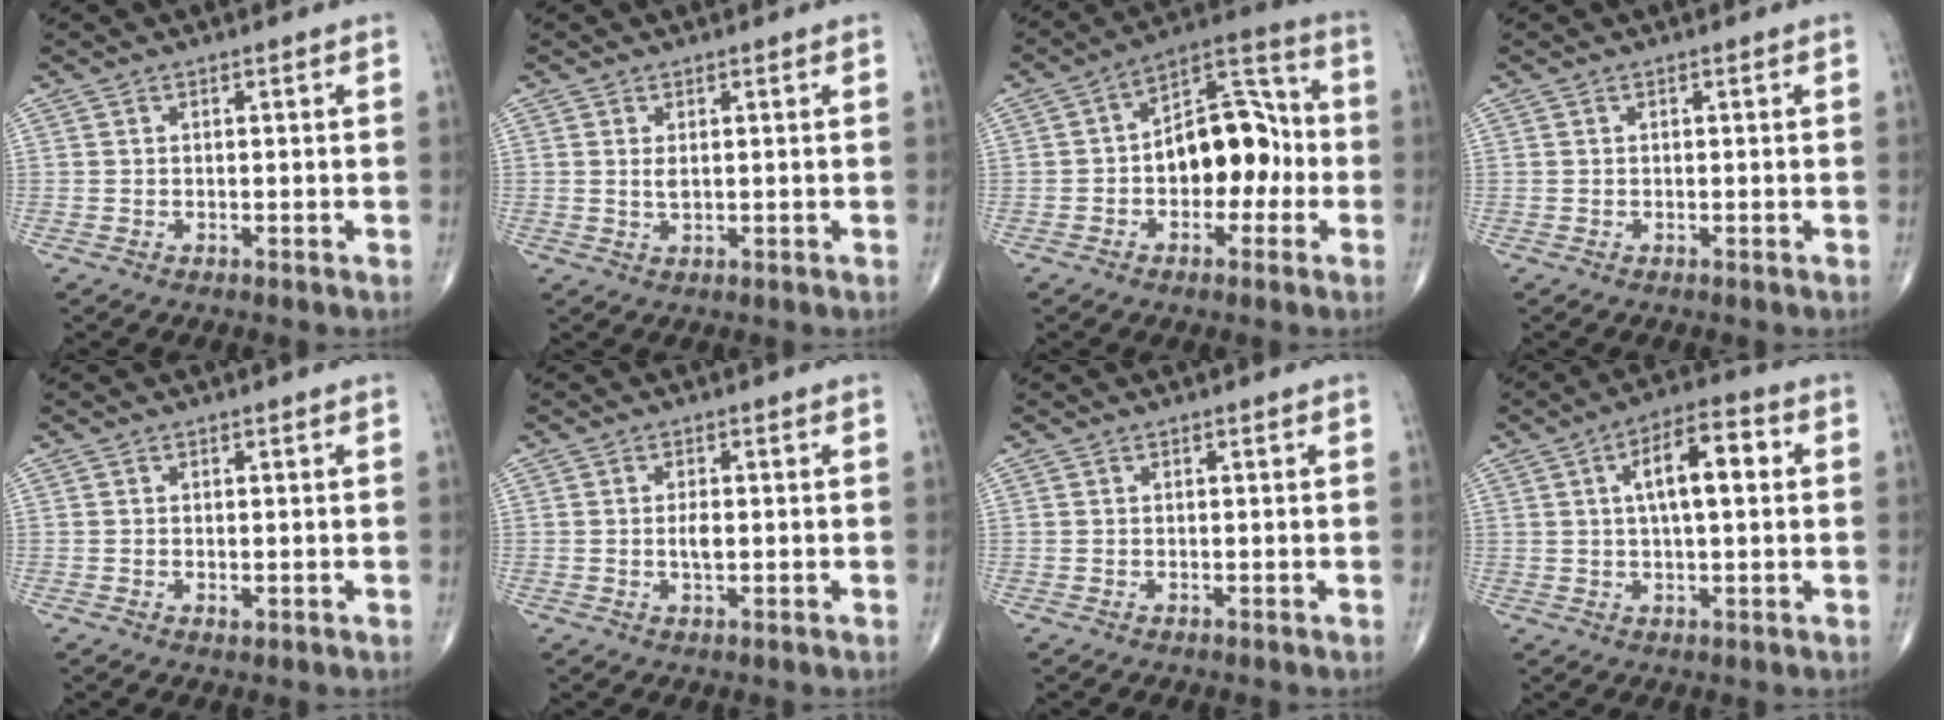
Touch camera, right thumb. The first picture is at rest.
{"total": 1.6, "force": [0.3, 0.7, 1.3], "torque": [-0.022, -0.006, 0.008]}
{"total": 14.3, "force": [-1.7, 8.8, 11.2], "torque": [-0.132, 0.045, -0.033]}
{"total": 0.0}
{"total": 0.9, "force": [-0.1, 0.5, 0.7], "torque": [-0.013, -0.003, -0.003]}
{"total": 2.4, "force": [-0.1, 1.1, 2.2], "torque": [-0.040, 0.000, -0.002]}
{"total": 0.0}
{"total": 10.3, "force": [2.0, 4.0, 9.3], "torque": [-0.139, 0.018, 0.024]}